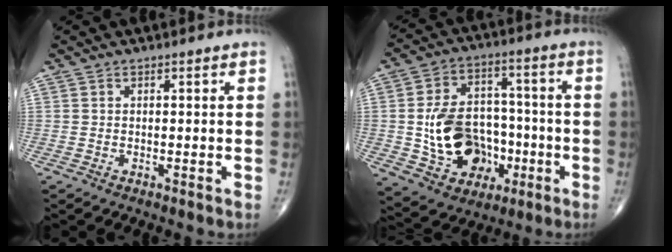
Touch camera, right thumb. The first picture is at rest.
{"total": 17.0, "force": [-3.5, 12.7, 10.8], "torque": [-0.140, 0.036, -0.045]}